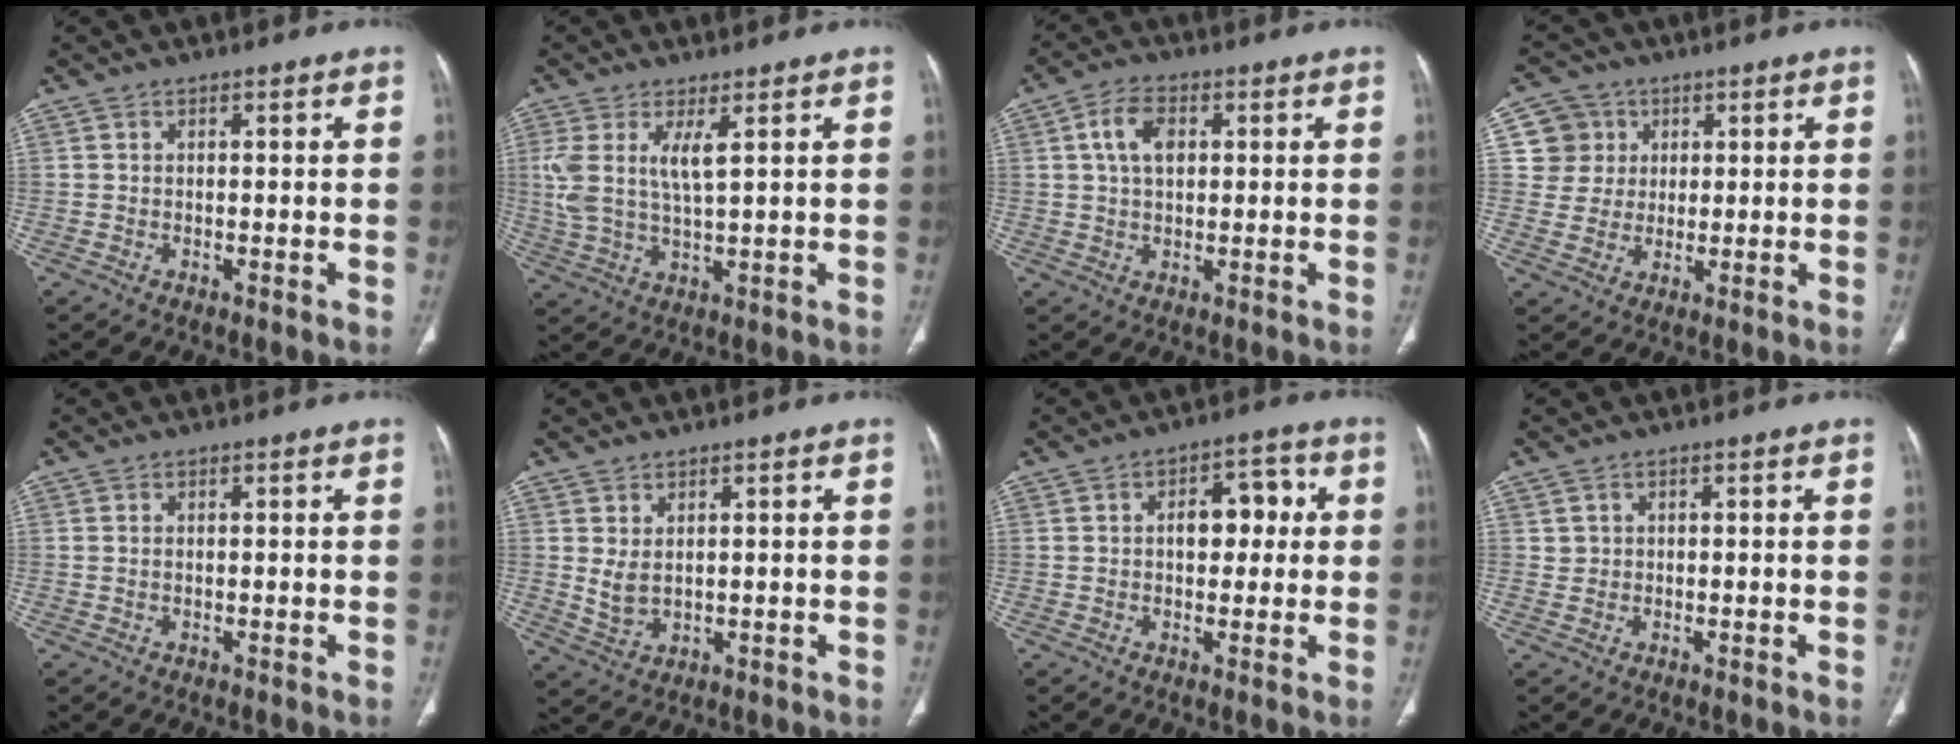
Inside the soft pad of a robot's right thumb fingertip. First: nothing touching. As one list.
[{"total": 7.2, "force": [2.5, 2.1, 6.4], "torque": [-0.150, -0.014, 0.055]}, {"total": 6.5, "force": [1.7, 4.0, 4.8], "torque": [-0.081, 0.006, 0.027]}, {"total": 7.0, "force": [2.1, 6.7, 0.5], "torque": [0.028, -0.002, 0.036]}, {"total": 0.0}, {"total": 3.7, "force": [0.9, 2.2, 2.7], "torque": [-0.048, -0.009, 0.030]}, {"total": 7.2, "force": [0.8, 4.6, 5.5], "torque": [-0.045, 0.022, 0.008]}, {"total": 1.2, "force": [0.3, 1.1, 0.1], "torque": [0.012, 0.002, 0.003]}]